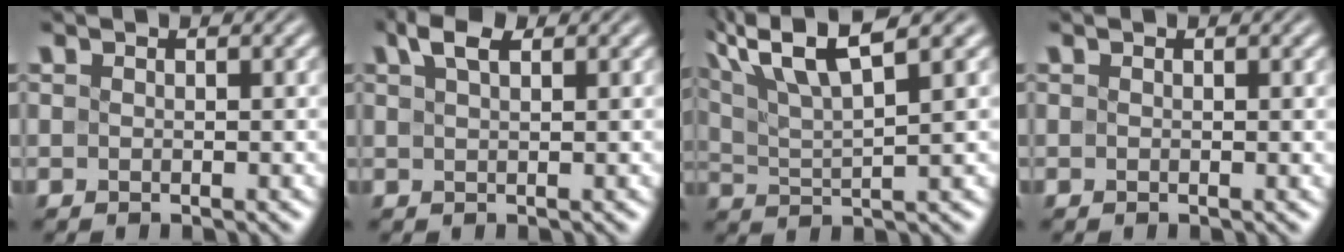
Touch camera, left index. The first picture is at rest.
{"total": 2.4, "force": [1.5, 0.8, 1.7], "torque": [-0.032, 0.008, 0.027]}
{"total": 8.2, "force": [5.0, 2.0, 6.2], "torque": [-0.109, 0.022, 0.085]}
{"total": 0.0}